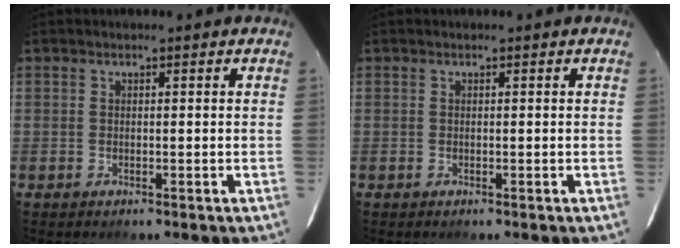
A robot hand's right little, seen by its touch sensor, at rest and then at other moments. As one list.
[{"total": 0.0}]